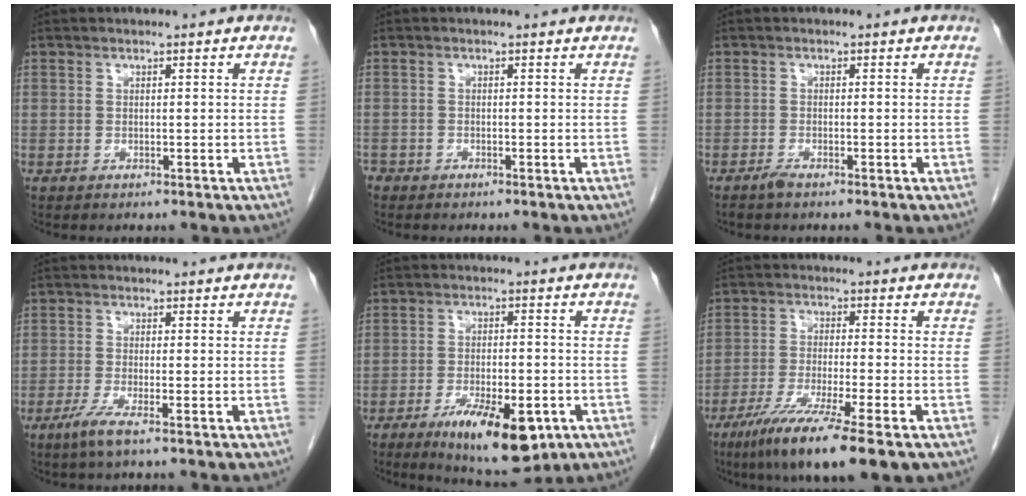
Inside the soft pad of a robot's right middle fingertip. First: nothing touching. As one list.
[{"total": 1.2, "force": [-0.7, 0.8, 0.6], "torque": [0.000, 0.005, -0.009]}, {"total": 1.1, "force": [-1.0, 0.1, 0.5], "torque": [-0.016, -0.002, -0.018]}, {"total": 2.4, "force": [-1.4, 0.3, 2.0], "torque": [-0.043, -0.006, -0.027]}, {"total": 12.3, "force": [-6.1, 4.0, 9.9], "torque": [-0.152, -0.015, -0.086]}, {"total": 12.7, "force": [-8.0, 0.4, 9.9], "torque": [-0.174, -0.037, -0.133]}]